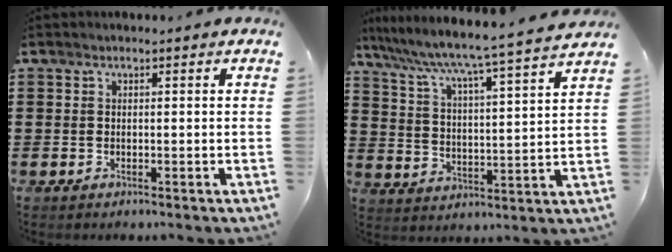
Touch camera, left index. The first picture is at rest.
{"total": 4.6, "force": [4.0, -0.8, 2.0], "torque": [-0.062, -0.045, 0.053]}